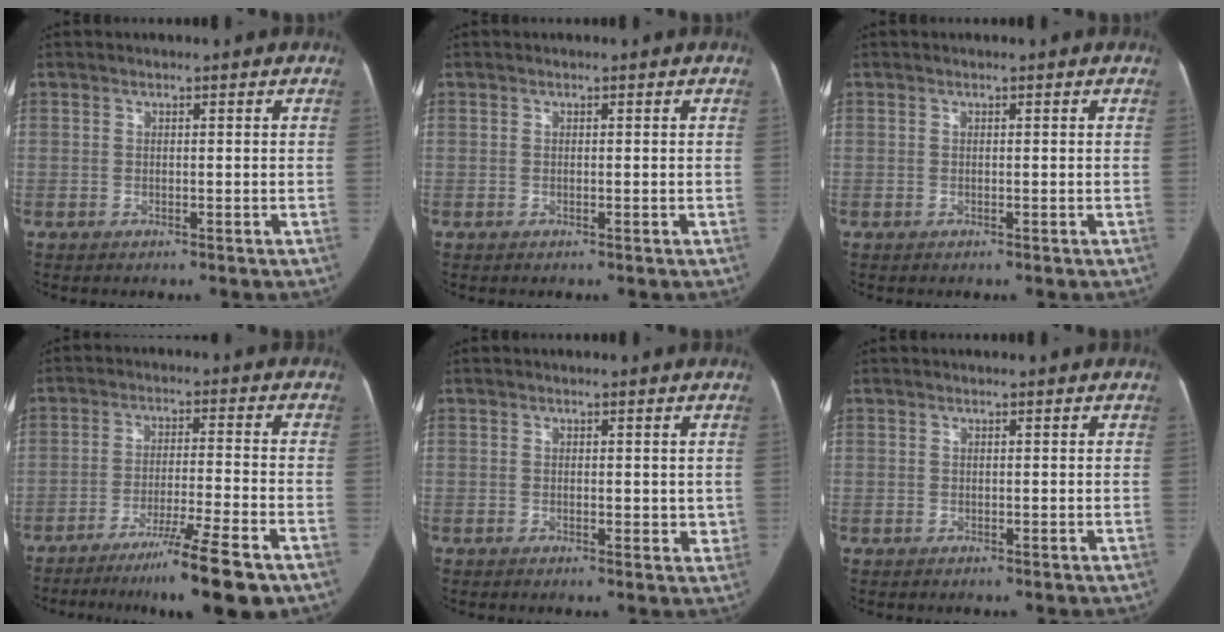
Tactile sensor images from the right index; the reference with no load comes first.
{"total": 0.0}
{"total": 0.0}
{"total": 11.6, "force": [-8.3, -1.1, 8.0], "torque": [-0.124, -0.032, -0.132]}
{"total": 2.2, "force": [0.4, 1.2, 1.7], "torque": [-0.020, -0.005, 0.004]}
{"total": 0.5, "force": [0.1, 0.5, -0.1], "torque": [0.009, 0.005, 0.001]}